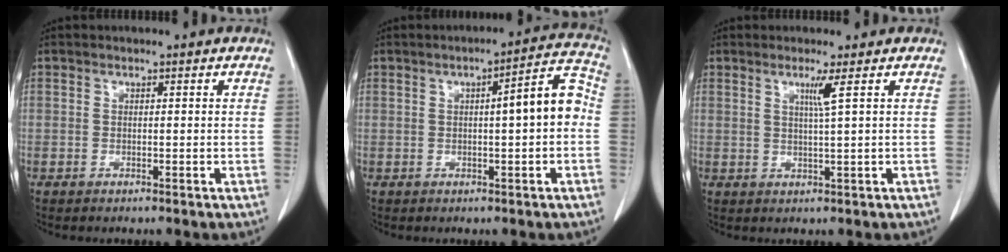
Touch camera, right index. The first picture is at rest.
{"total": 7.1, "force": [-0.1, 1.1, 7.0], "torque": [-0.093, 0.026, -0.005]}
{"total": 2.5, "force": [1.1, -0.9, 2.1], "torque": [-0.041, -0.007, 0.023]}